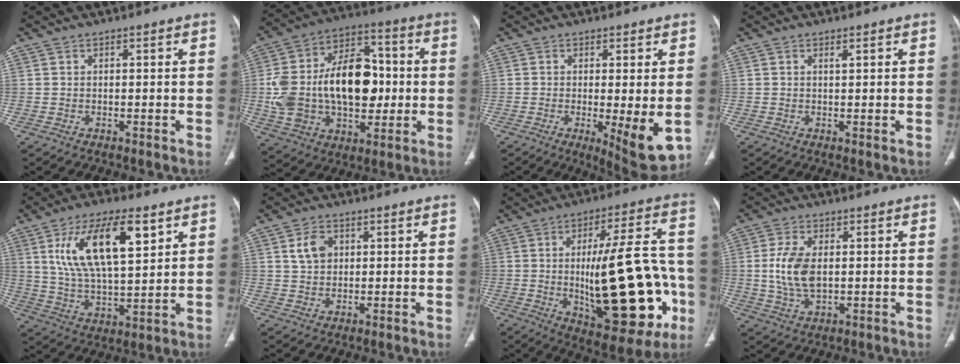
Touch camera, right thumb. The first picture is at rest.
{"total": 25.9, "force": [0.0, 16.5, 20.0], "torque": [-0.340, 0.031, 0.017]}
{"total": 9.1, "force": [-1.5, 2.0, 8.8], "torque": [-0.131, -0.029, -0.020]}
{"total": 1.1, "force": [0.5, -0.1, 1.0], "torque": [-0.020, -0.004, 0.007]}
{"total": 17.5, "force": [7.1, 6.9, 14.4], "torque": [-0.244, -0.023, 0.133]}
{"total": 4.8, "force": [1.5, 3.5, 2.9], "torque": [-0.043, -0.001, 0.030]}
{"total": 28.3, "force": [-4.9, 9.9, 26.0], "torque": [-0.361, 0.015, -0.053]}
{"total": 8.7, "force": [0.6, 4.9, 7.2], "torque": [-0.148, -0.010, 0.014]}